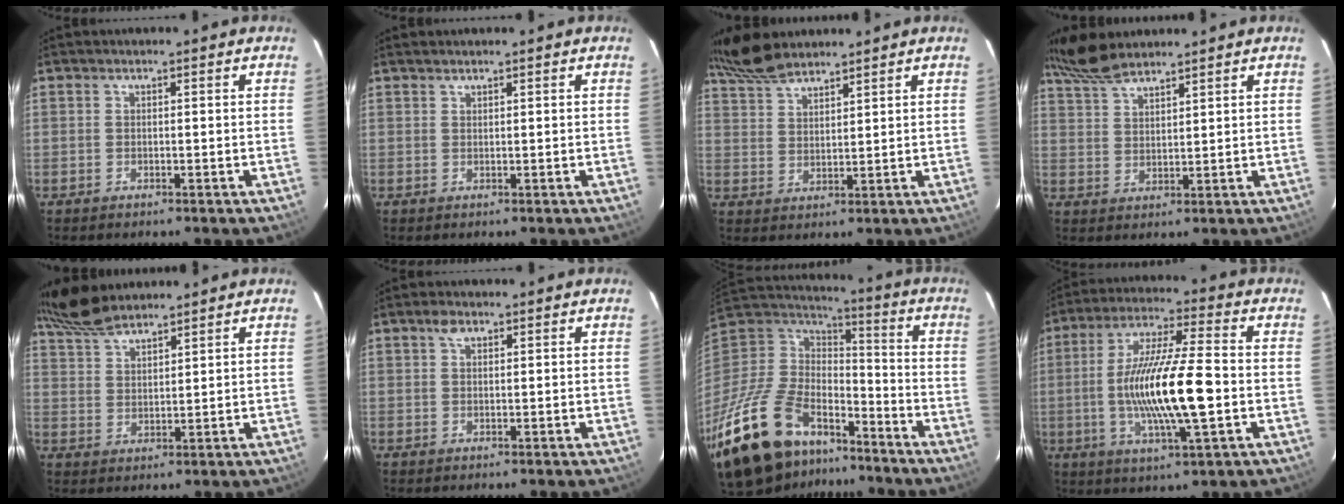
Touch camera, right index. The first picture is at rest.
{"total": 0.8, "force": [0.8, 0.0, 0.1], "torque": [-0.002, 0.002, 0.016]}
{"total": 9.1, "force": [8.1, 2.2, 3.5], "torque": [-0.077, 0.023, 0.158]}
{"total": 8.5, "force": [7.5, 1.8, 3.5], "torque": [-0.077, 0.021, 0.148]}
{"total": 9.5, "force": [8.5, 2.1, 3.7], "torque": [-0.078, 0.024, 0.165]}
{"total": 2.1, "force": [1.2, 1.1, 1.2], "torque": [-0.021, 0.008, 0.022]}
{"total": 30.0, "force": [-19.9, 15.5, 16.3], "torque": [-0.355, -0.017, -0.316]}
{"total": 16.9, "force": [-2.3, 2.5, 16.6], "torque": [-0.313, -0.006, -0.043]}